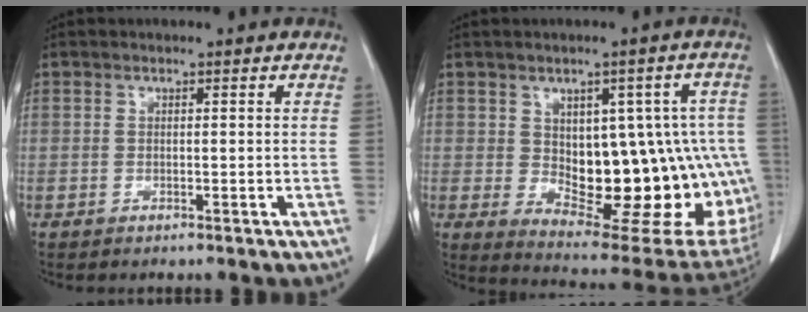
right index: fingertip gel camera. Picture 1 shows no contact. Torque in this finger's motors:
{"motor_torque": [1.77, -0.20, 0.38, 0.06]}